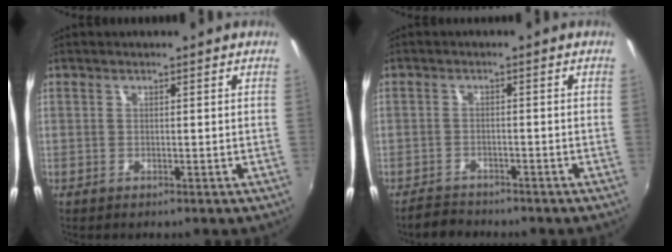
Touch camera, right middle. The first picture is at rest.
{"total": 3.6, "force": [-3.3, 1.3, 0.4], "torque": [-0.027, -0.003, -0.060]}